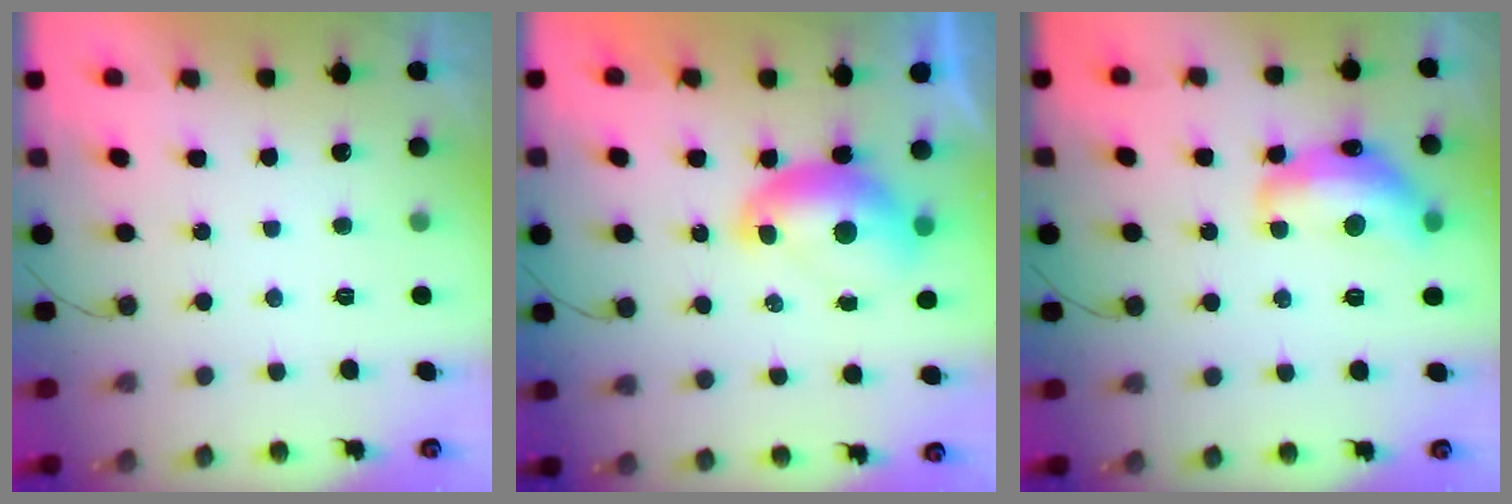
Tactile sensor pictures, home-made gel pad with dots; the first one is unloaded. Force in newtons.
{"total": 8.5, "press": 8.4, "slide": 1.0}
{"total": 14.8, "press": 14.8, "slide": 1.1}